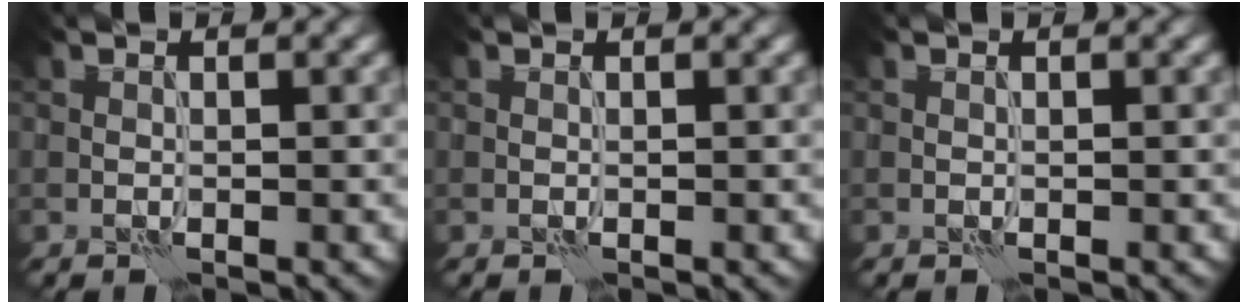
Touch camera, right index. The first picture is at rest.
{"total": 0.0}
{"total": 0.0}